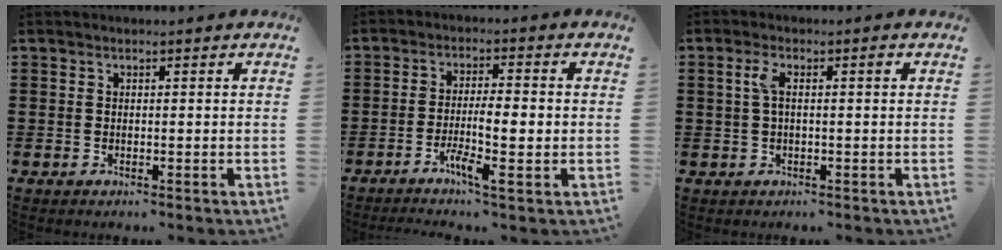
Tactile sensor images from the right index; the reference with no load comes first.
{"total": 5.7, "force": [-1.6, 1.0, 5.3], "torque": [-0.099, -0.004, -0.031]}
{"total": 2.9, "force": [0.4, 0.6, 2.9], "torque": [-0.055, 0.005, 0.004]}